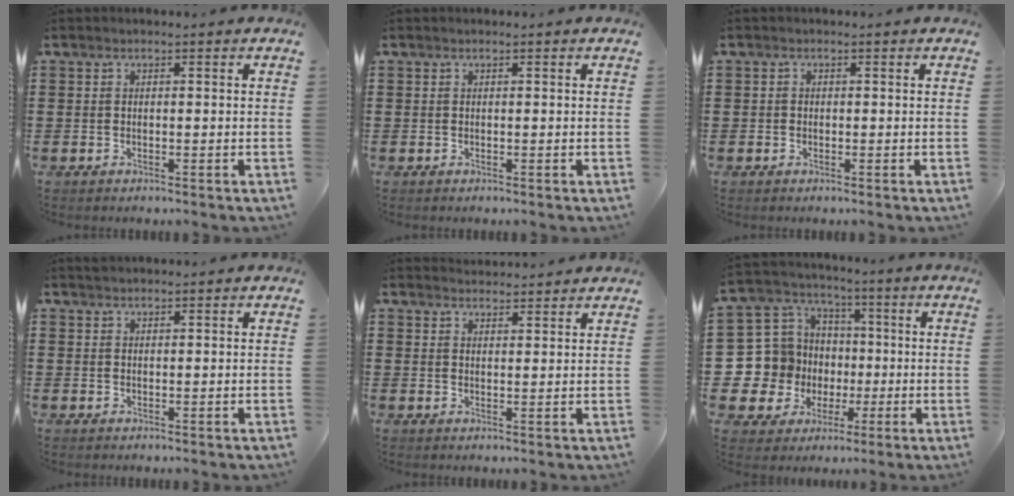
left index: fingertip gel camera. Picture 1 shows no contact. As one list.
[{"total": 0.0}, {"total": 0.7, "force": [-0.2, 0.6, 0.0], "torque": [-0.002, 0.004, -0.005]}, {"total": 0.9, "force": [0.9, 0.2, 0.1], "torque": [-0.002, 0.000, 0.018]}, {"total": 2.2, "force": [2.2, 0.1, -0.1], "torque": [-0.003, -0.003, 0.043]}, {"total": 12.2, "force": [-1.5, 11.8, 2.7], "torque": [-0.131, 0.001, -0.015]}]